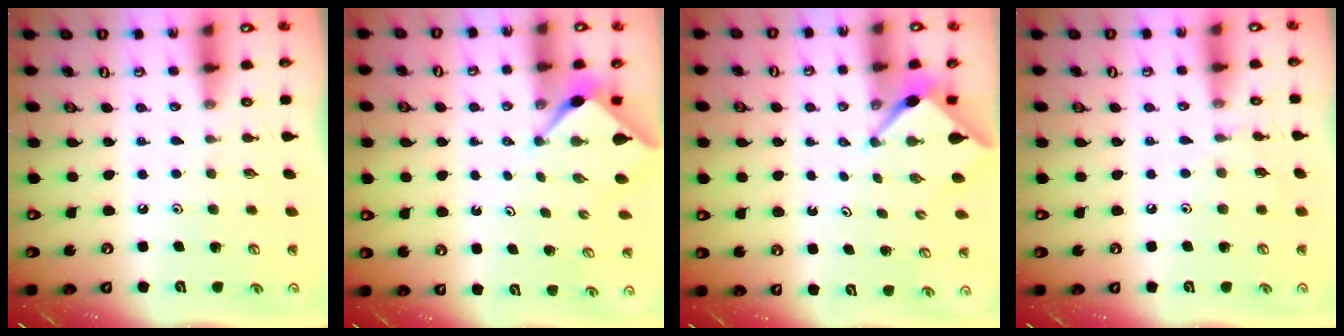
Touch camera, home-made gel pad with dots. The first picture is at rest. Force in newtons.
{"total": 2.3, "press": 2.3, "slide": 0.3}
{"total": 2.5, "press": 2.5, "slide": 0.3}
{"total": 4.4, "press": 4.4, "slide": 0.6}